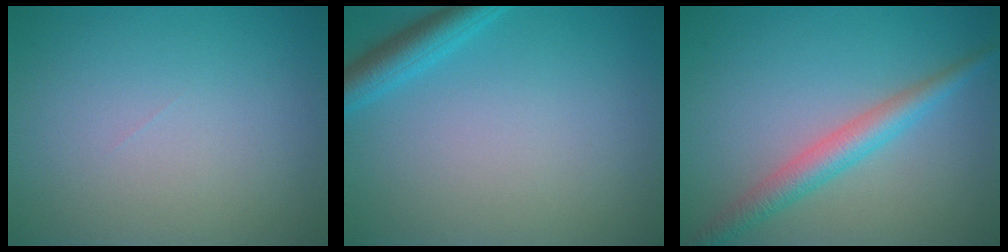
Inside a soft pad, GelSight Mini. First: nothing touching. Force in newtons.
{"total": 2.8, "press": 2.8, "slide": 0.2}
{"total": 3.4, "press": 3.4, "slide": 0.1}